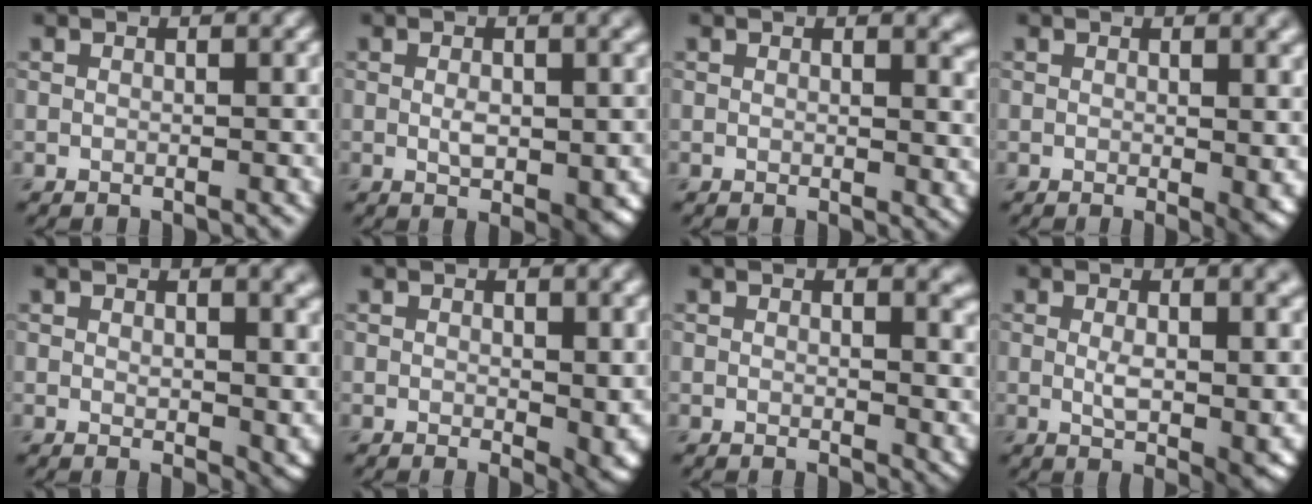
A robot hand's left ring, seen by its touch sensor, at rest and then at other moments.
{"total": 3.7, "force": [-0.4, 1.6, 3.3], "torque": [-0.054, -0.005, -0.001]}
{"total": 1.7, "force": [0.9, 0.8, 1.3], "torque": [-0.009, -0.007, 0.016]}
{"total": 3.0, "force": [0.5, 0.8, 2.9], "torque": [-0.025, -0.005, 0.007]}
{"total": 4.1, "force": [1.3, 2.2, 3.2], "torque": [-0.039, -0.015, 0.028]}
{"total": 4.3, "force": [0.4, 1.9, 3.8], "torque": [-0.044, -0.011, 0.009]}
{"total": 2.7, "force": [1.0, 1.5, 2.0], "torque": [-0.017, -0.009, 0.016]}
{"total": 5.9, "force": [0.6, 2.2, 5.4], "torque": [-0.080, -0.012, 0.016]}